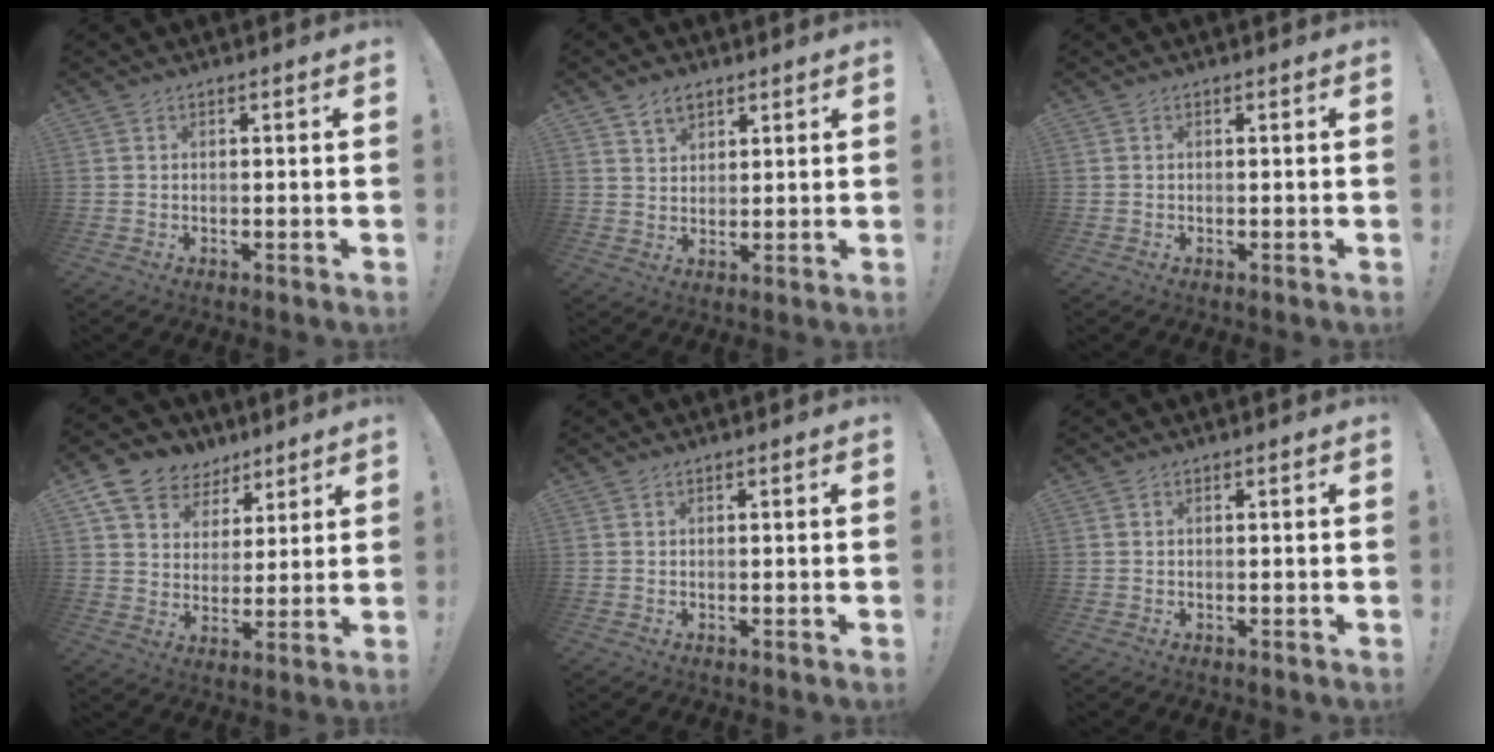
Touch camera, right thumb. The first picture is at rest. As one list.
[{"total": 5.2, "force": [3.7, 3.2, 1.8], "torque": [-0.020, -0.019, 0.067]}, {"total": 0.0}, {"total": 10.7, "force": [7.0, 7.7, 2.6], "torque": [-0.050, -0.046, 0.141]}, {"total": 0.0}, {"total": 0.0}]